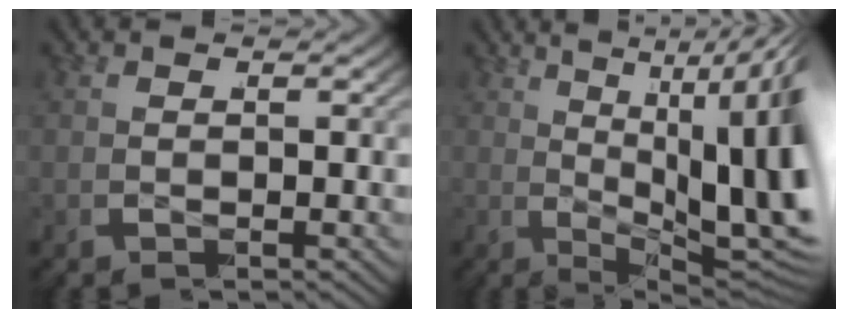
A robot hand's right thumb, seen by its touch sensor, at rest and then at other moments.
{"total": 13.1, "force": [-1.2, 7.3, 10.9], "torque": [-0.167, -0.030, -0.009]}